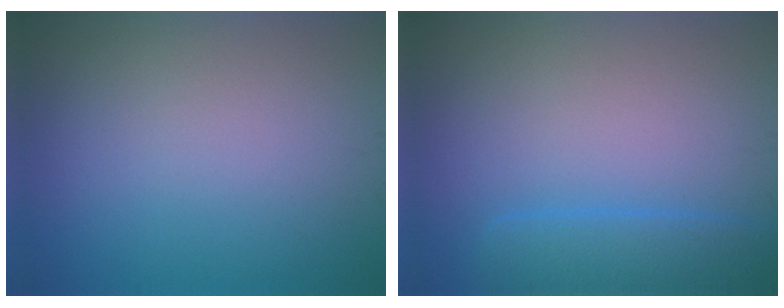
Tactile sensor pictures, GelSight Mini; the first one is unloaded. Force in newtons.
{"total": 3.3, "press": 3.3, "slide": 0.1}